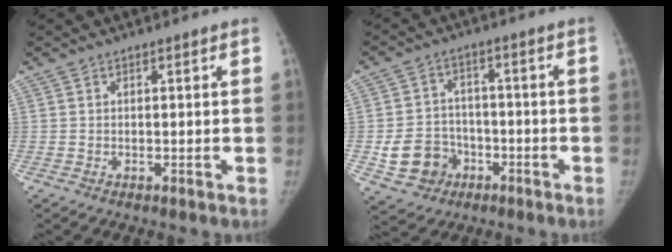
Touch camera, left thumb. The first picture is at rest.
{"total": 9.5, "force": [-3.4, 8.2, 3.2], "torque": [-0.034, 0.027, -0.047]}